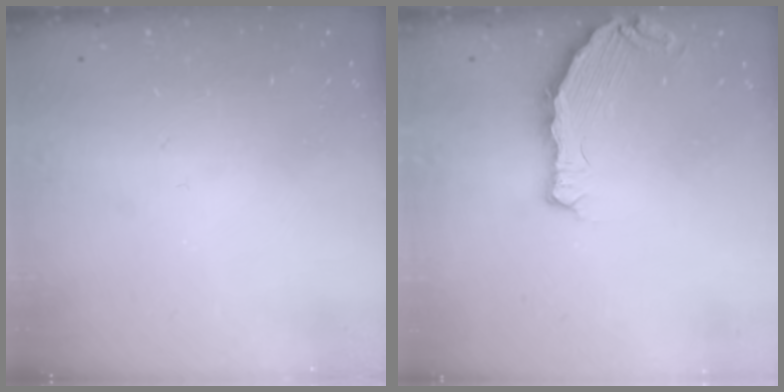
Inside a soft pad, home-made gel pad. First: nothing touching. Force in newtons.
{"total": 7.2, "press": 5.5, "slide": 4.6}